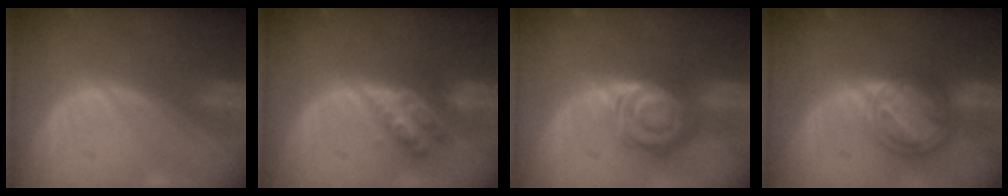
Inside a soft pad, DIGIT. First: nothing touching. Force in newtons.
{"total": 6.1, "press": 5.4, "slide": 3.0}
{"total": 8.1, "press": 7.2, "slide": 3.8}
{"total": 8.3, "press": 7.1, "slide": 4.3}